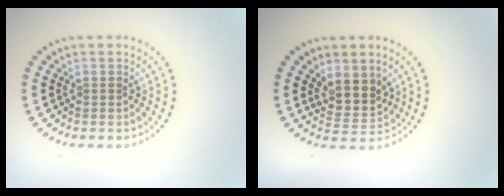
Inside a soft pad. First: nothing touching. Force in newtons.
{"total": 3.2, "press": 2.7, "slide": 1.8}